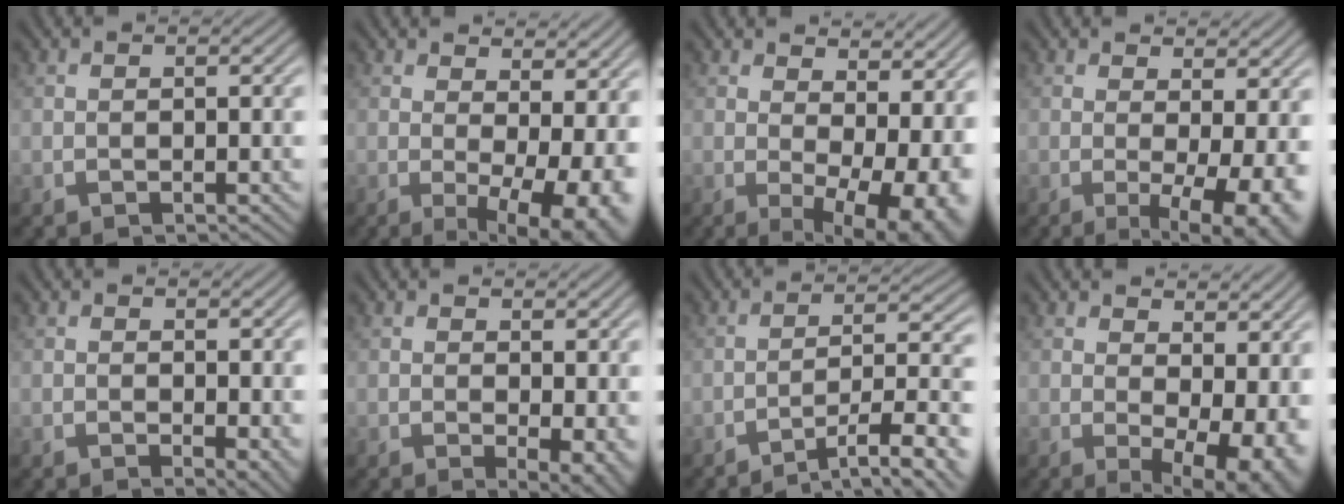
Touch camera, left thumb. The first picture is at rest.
{"total": 10.6, "force": [0.9, 4.2, 9.7], "torque": [-0.115, -0.004, 0.030]}
{"total": 12.1, "force": [1.8, 5.8, 10.4], "torque": [-0.119, -0.013, 0.058]}
{"total": 8.7, "force": [-0.4, 2.6, 8.3], "torque": [-0.110, -0.007, 0.001]}
{"total": 2.7, "force": [0.3, 1.3, 2.4], "torque": [-0.026, -0.006, 0.005]}
{"total": 4.3, "force": [0.6, 2.0, 3.8], "torque": [-0.051, -0.011, 0.014]}
{"total": 9.8, "force": [-6.2, 2.1, 7.3], "torque": [-0.118, 0.010, -0.087]}
{"total": 10.9, "force": [1.5, 5.5, 9.3], "torque": [-0.112, -0.017, 0.048]}